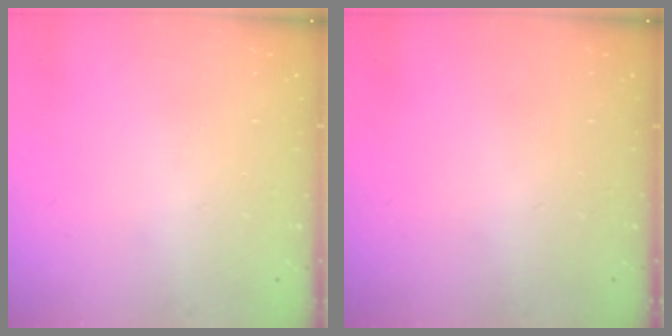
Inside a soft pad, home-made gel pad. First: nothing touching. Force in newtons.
{"total": 0.0}